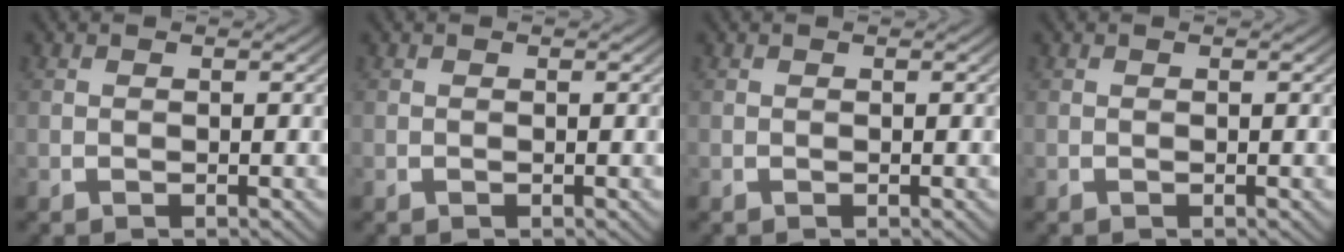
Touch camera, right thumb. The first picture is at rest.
{"total": 0.0}
{"total": 0.0}
{"total": 0.0}